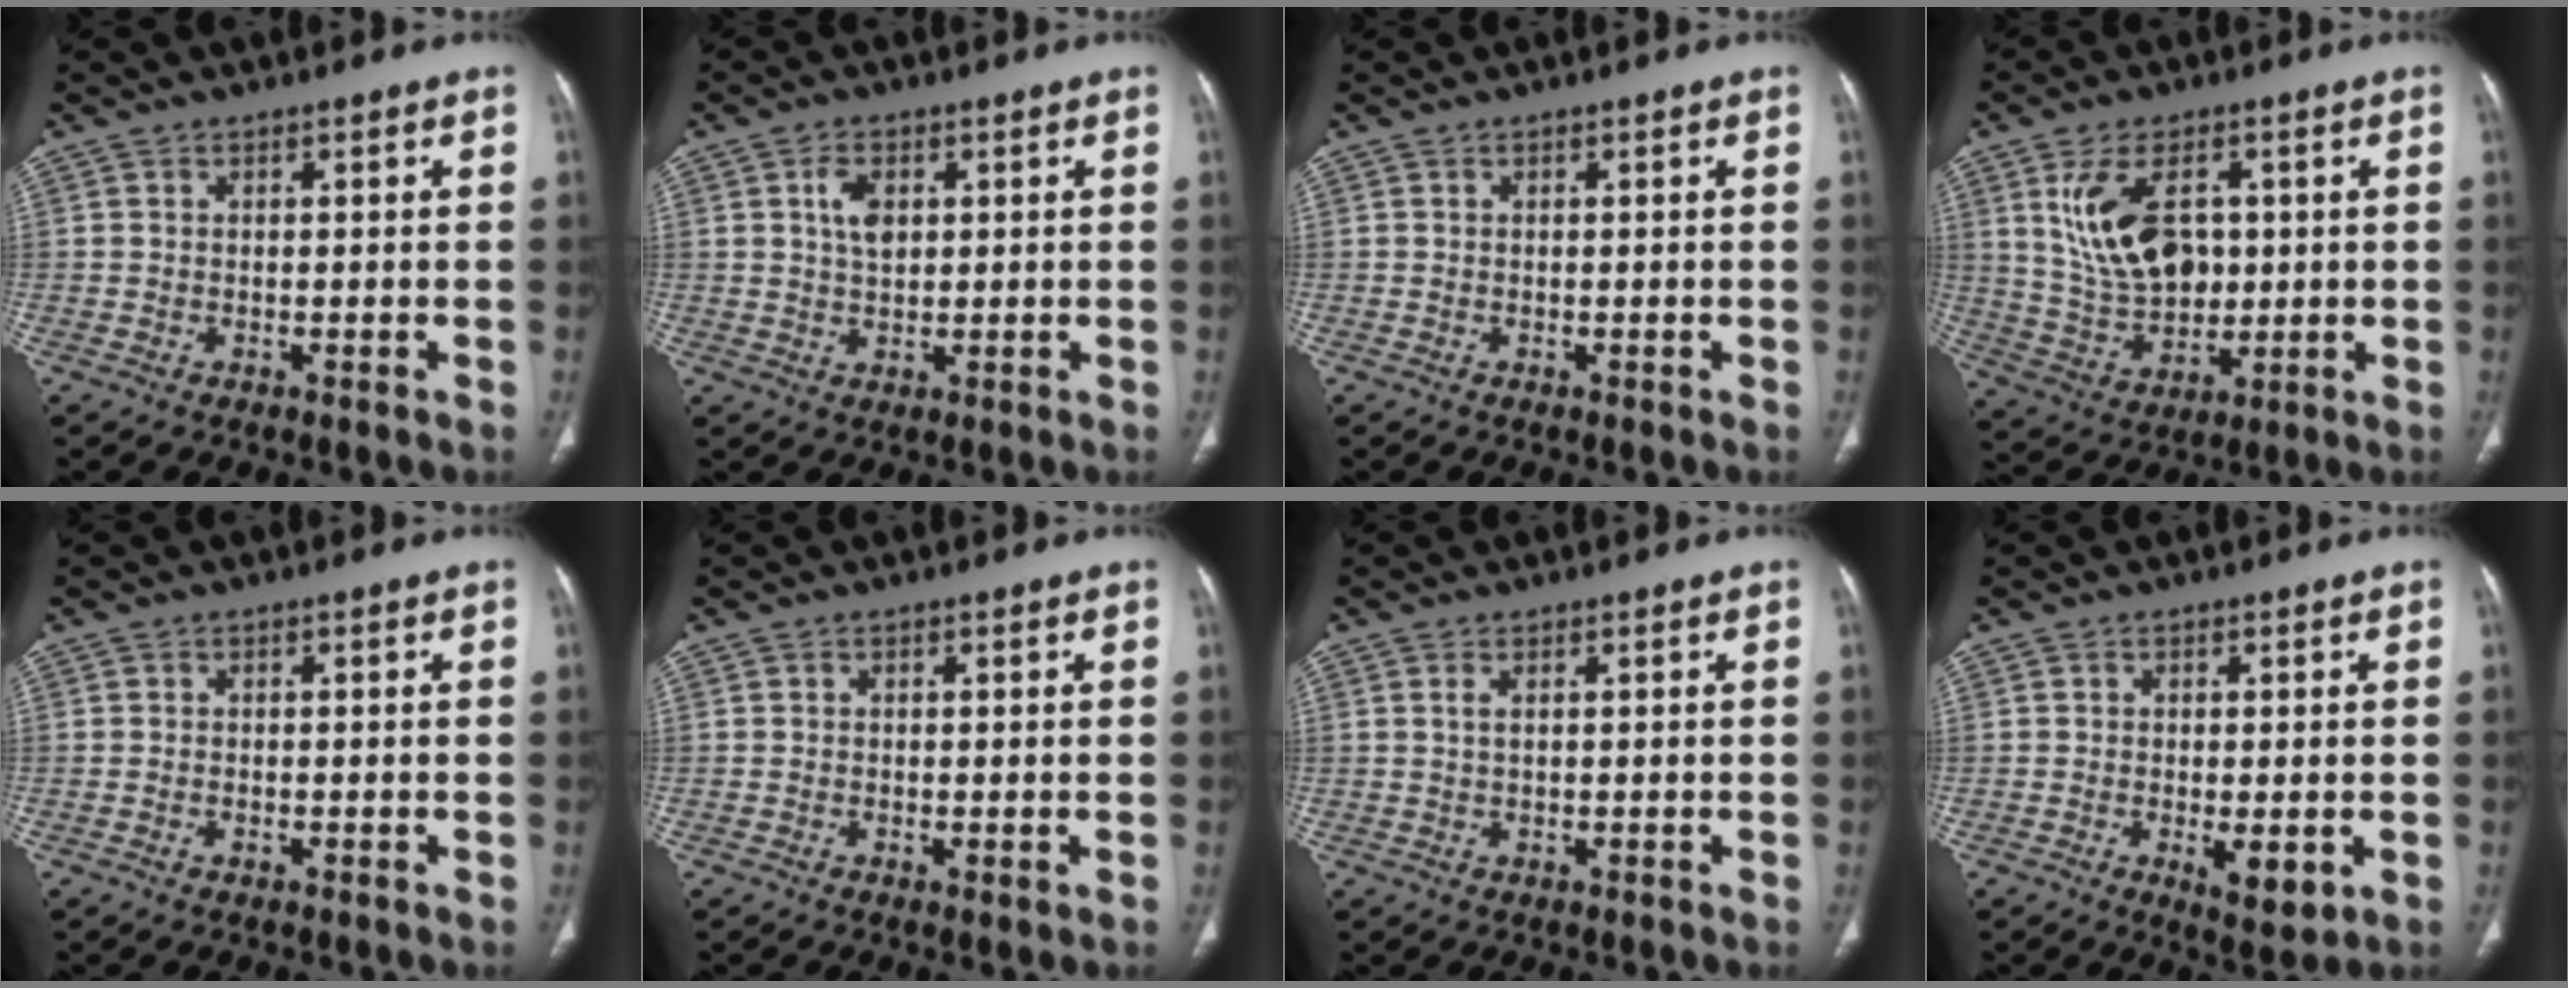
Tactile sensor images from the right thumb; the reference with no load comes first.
{"total": 4.3, "force": [1.3, 2.7, 3.2], "torque": [-0.051, -0.003, 0.025]}
{"total": 0.0}
{"total": 13.4, "force": [3.2, 8.4, 9.9], "torque": [-0.163, -0.011, 0.074]}
{"total": 0.5, "force": [-0.3, 0.3, 0.4], "torque": [-0.010, 0.004, -0.003]}
{"total": 0.7, "force": [-0.1, 0.2, 0.7], "torque": [-0.015, -0.004, -0.002]}
{"total": 1.2, "force": [0.5, 0.4, 1.0], "torque": [-0.024, 0.004, 0.013]}
{"total": 5.3, "force": [-1.3, 2.1, 4.7], "torque": [-0.065, -0.013, -0.013]}